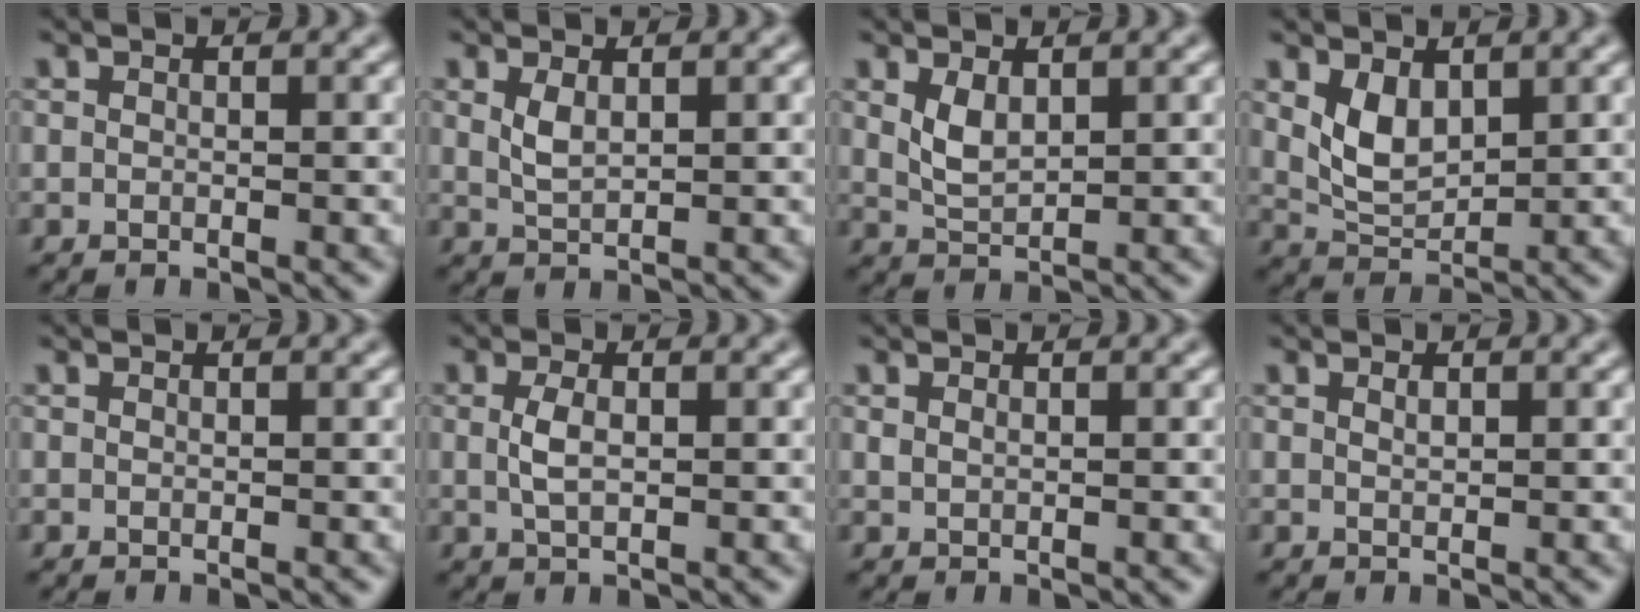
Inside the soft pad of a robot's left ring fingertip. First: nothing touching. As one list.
[{"total": 1.7, "force": [0.8, 0.7, 1.4], "torque": [-0.034, -0.002, 0.020]}, {"total": 2.3, "force": [1.0, 1.2, 1.7], "torque": [-0.041, -0.004, 0.026]}, {"total": 3.2, "force": [1.4, 1.9, 2.2], "torque": [-0.047, -0.008, 0.035]}, {"total": 0.0}, {"total": 1.9, "force": [0.2, 0.9, 1.7], "torque": [-0.042, 0.001, 0.004]}, {"total": 0.5, "force": [0.3, 0.3, 0.3], "torque": [-0.009, 0.000, 0.006]}, {"total": 0.7, "force": [0.4, 0.3, 0.5], "torque": [-0.011, 0.000, 0.008]}]